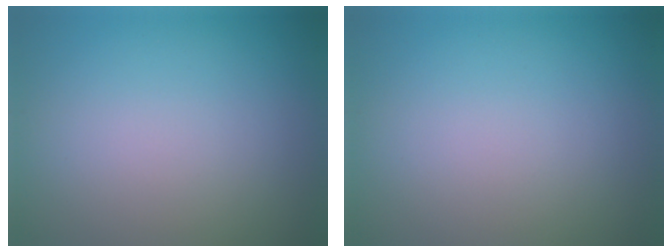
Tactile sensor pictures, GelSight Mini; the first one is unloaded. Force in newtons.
{"total": 0.0}